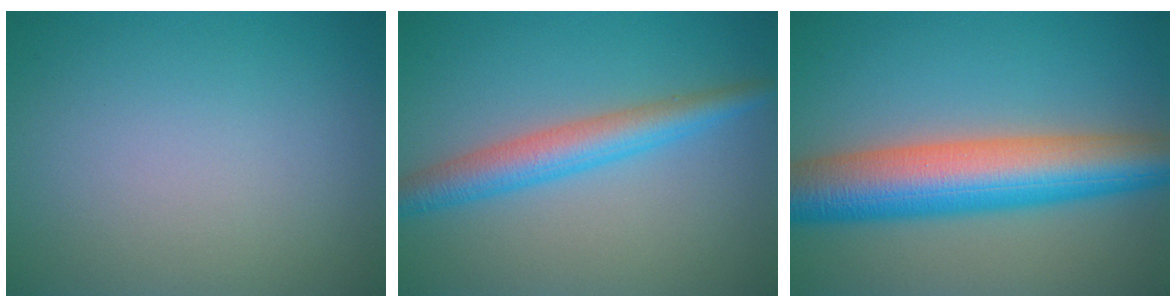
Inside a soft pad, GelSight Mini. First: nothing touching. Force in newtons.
{"total": 4.2, "press": 4.2, "slide": 0.1}
{"total": 10.5, "press": 10.5, "slide": 0.1}